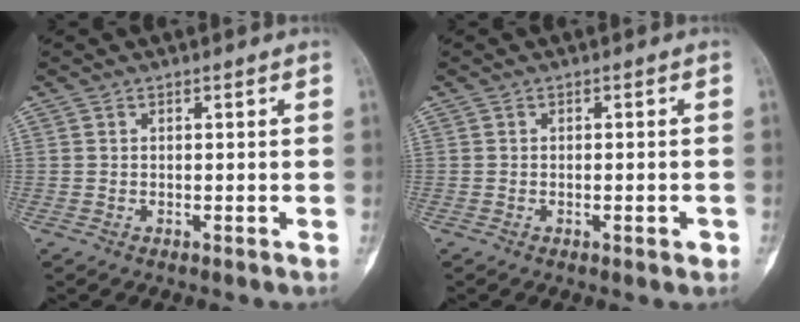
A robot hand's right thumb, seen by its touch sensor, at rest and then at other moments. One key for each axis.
{"total": 2.0, "fx": -0.8, "fy": 0.7, "fz": 1.7, "tx": -0.025, "ty": 0.005, "tz": -0.007}